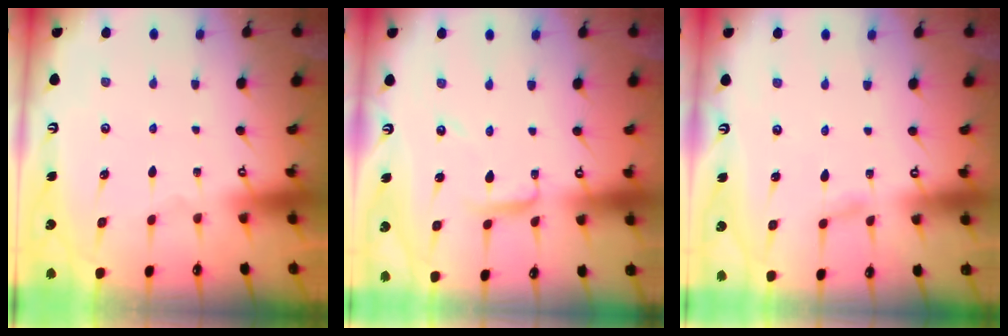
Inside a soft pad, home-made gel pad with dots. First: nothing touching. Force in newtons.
{"total": 4.6, "press": 4.5, "slide": 0.3}
{"total": 2.1, "press": 2.1, "slide": 0.3}